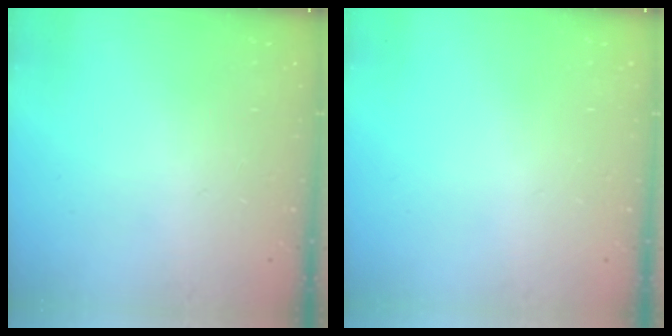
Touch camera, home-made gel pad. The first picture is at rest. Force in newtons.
{"total": 0.0}